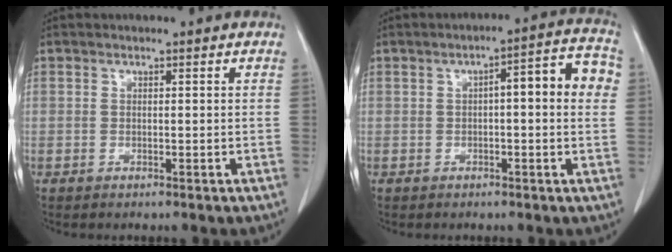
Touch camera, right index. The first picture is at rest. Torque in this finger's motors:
{"motor_torque": [0.34, 0.26, 0.18, 0.05]}